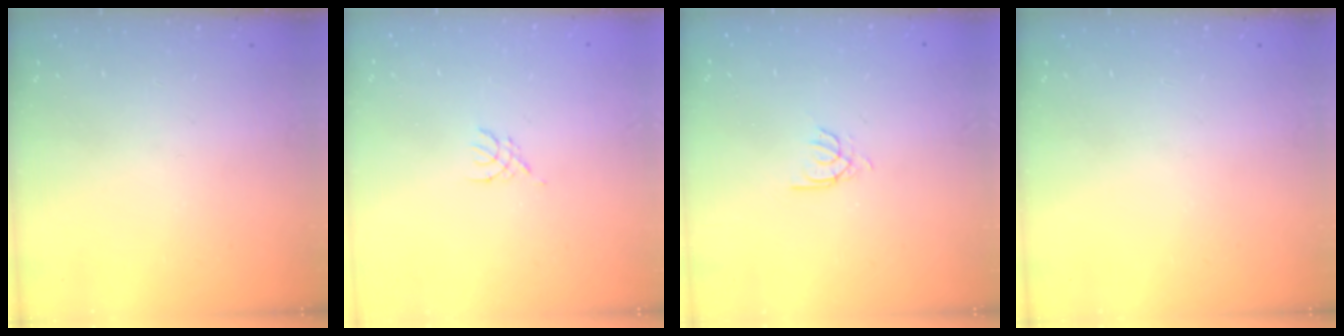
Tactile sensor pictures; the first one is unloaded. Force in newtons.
{"total": 1.8, "press": 1.7, "slide": 0.4}
{"total": 2.6, "press": 2.6, "slide": 0.2}
{"total": 0.0}